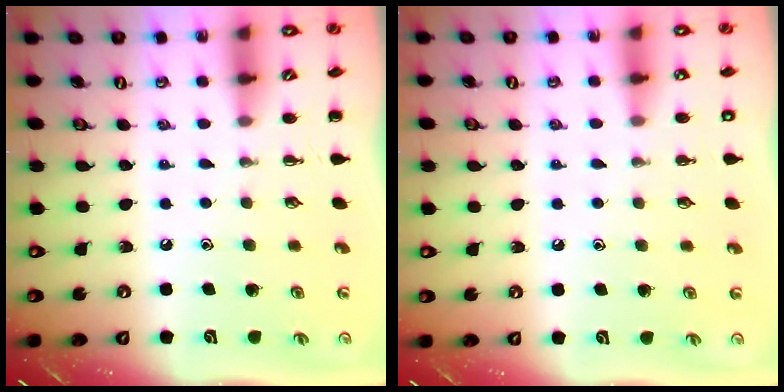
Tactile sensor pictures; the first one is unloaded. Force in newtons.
{"total": 1.8, "press": 1.8, "slide": 0.3}